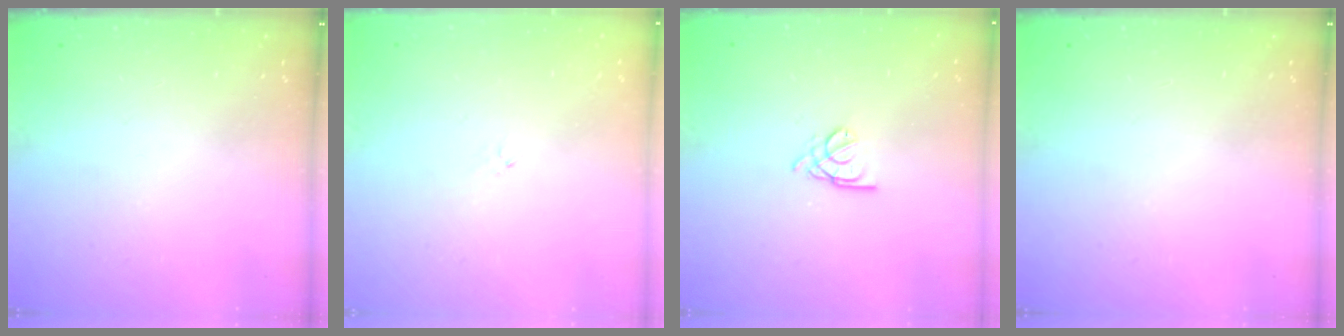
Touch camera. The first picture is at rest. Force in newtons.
{"total": 0.7, "press": 0.5, "slide": 0.4}
{"total": 2.3, "press": 2.3, "slide": 0.5}
{"total": 0.0}